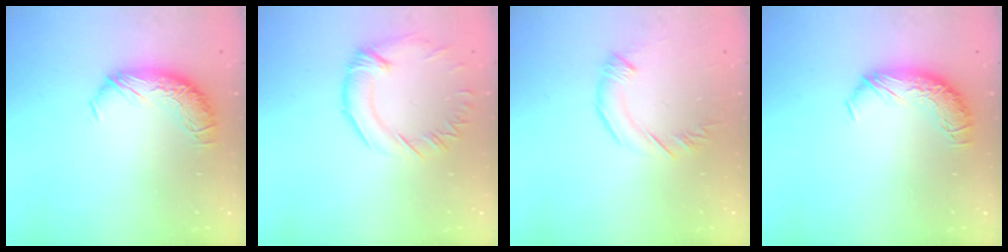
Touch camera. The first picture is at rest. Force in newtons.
{"total": 1.3, "press": 0.4, "slide": 1.3}
{"total": 2.8, "press": 2.7, "slide": 0.5}
{"total": 0.0}